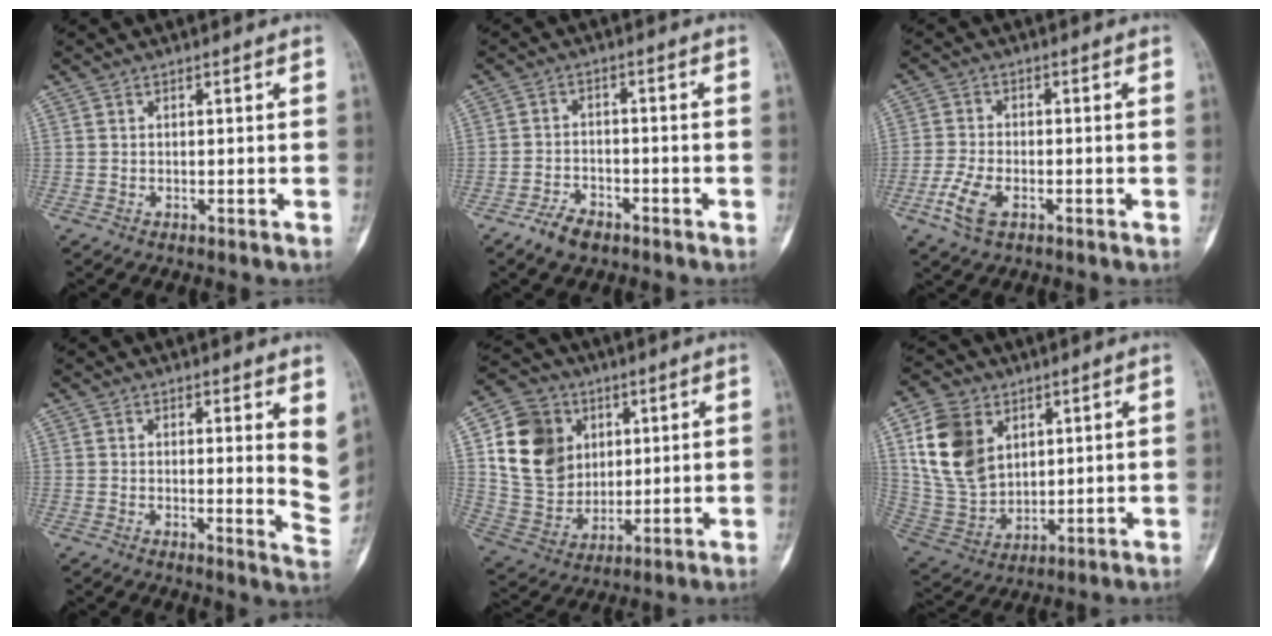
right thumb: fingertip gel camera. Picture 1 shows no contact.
{"total": 4.9, "force": [-3.5, 2.5, 2.4], "torque": [-0.043, 0.020, -0.061]}
{"total": 5.2, "force": [-2.3, 2.7, 3.8], "torque": [-0.088, 0.005, -0.047]}
{"total": 7.2, "force": [3.4, 1.8, 6.0], "torque": [-0.063, -0.031, 0.041]}
{"total": 16.2, "force": [4.6, 13.3, 8.1], "torque": [-0.123, -0.007, 0.094]}
{"total": 14.4, "force": [5.3, 10.3, 8.5], "torque": [-0.148, -0.019, 0.117]}